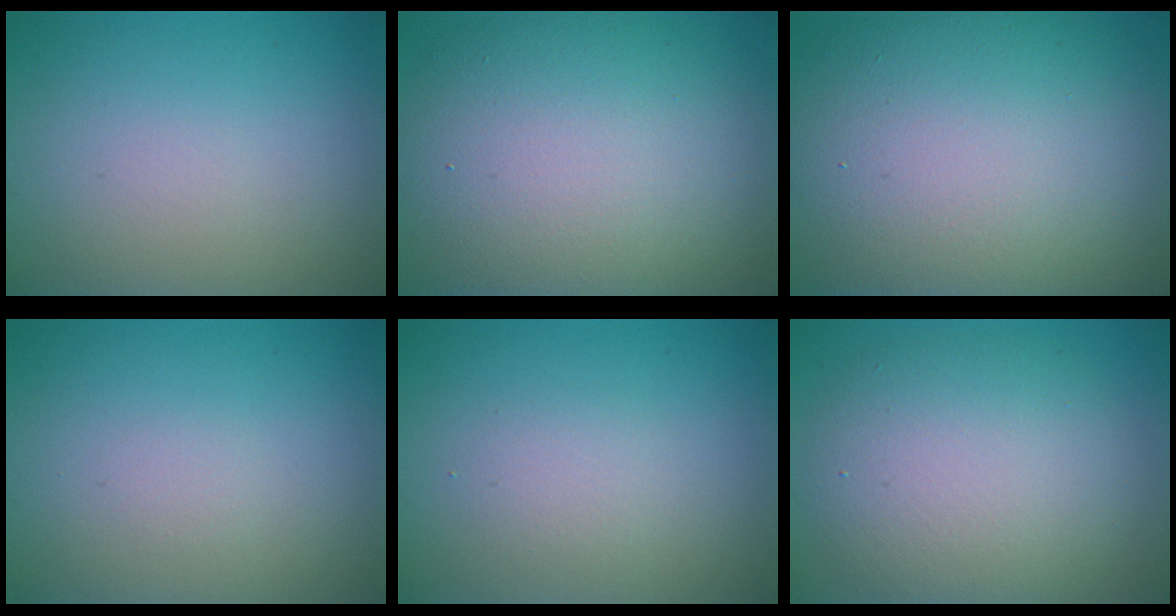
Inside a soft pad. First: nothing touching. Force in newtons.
{"total": 13.3, "press": 13.3, "slide": 0.1}
{"total": 15.4, "press": 15.4, "slide": 0.9}
{"total": 0.5, "press": 0.5, "slide": 0.1}
{"total": 1.6, "press": 1.6, "slide": 0.1}
{"total": 7.7, "press": 7.7, "slide": 0.8}